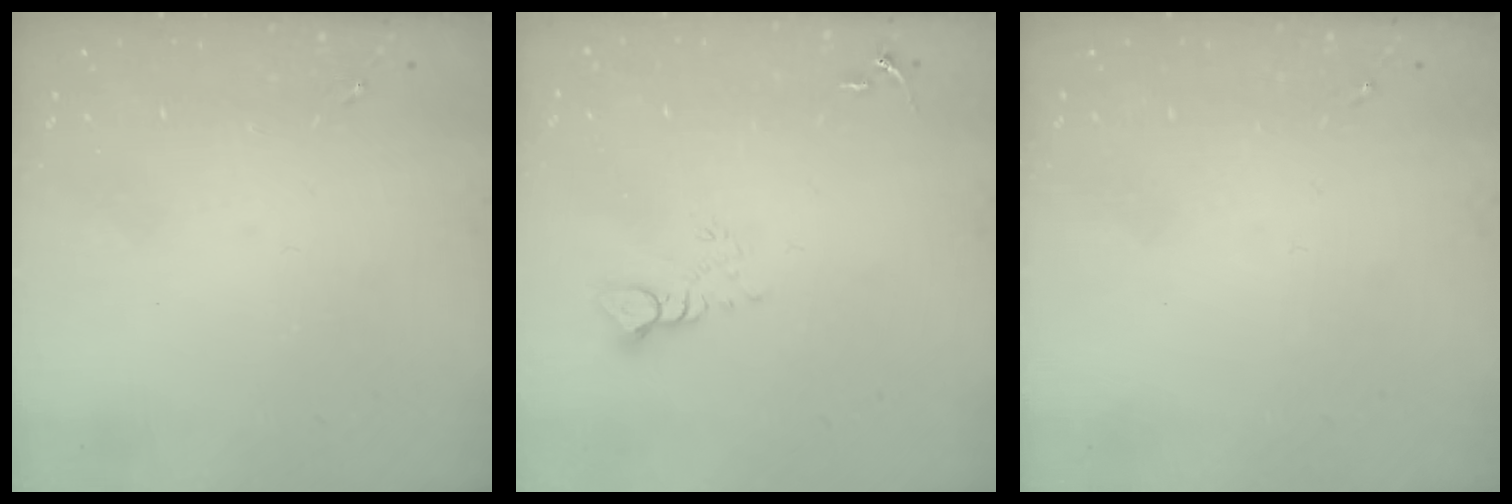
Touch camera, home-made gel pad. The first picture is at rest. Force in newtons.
{"total": 5.3, "press": 5.3, "slide": 0.3}
{"total": 0.0}